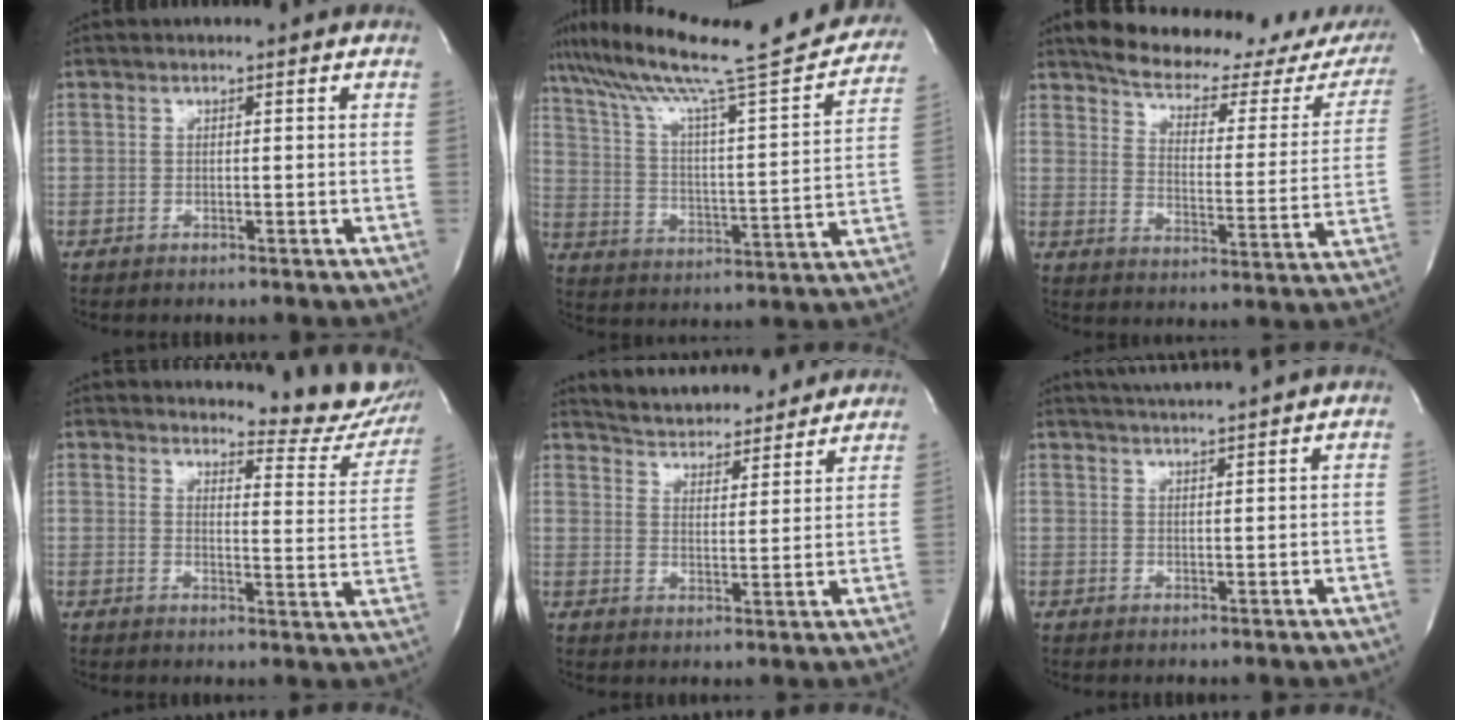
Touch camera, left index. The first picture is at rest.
{"total": 26.6, "force": [23.2, 1.5, 13.0], "torque": [-0.213, -0.030, 0.322]}
{"total": 19.9, "force": [17.8, 5.7, 6.8], "torque": [-0.077, -0.042, 0.209]}
{"total": 13.3, "force": [12.8, 2.8, 2.6], "torque": [-0.009, -0.070, 0.123]}
{"total": 15.4, "force": [14.5, 3.3, 3.7], "torque": [-0.050, 0.010, 0.202]}
{"total": 5.9, "force": [5.5, -0.9, 2.0], "torque": [-0.036, 0.017, 0.084]}